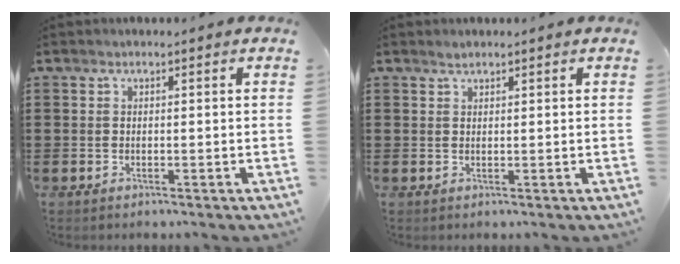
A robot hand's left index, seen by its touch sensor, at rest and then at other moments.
{"total": 0.9, "force": [0.8, 0.2, 0.2], "torque": [-0.007, 0.001, 0.016]}